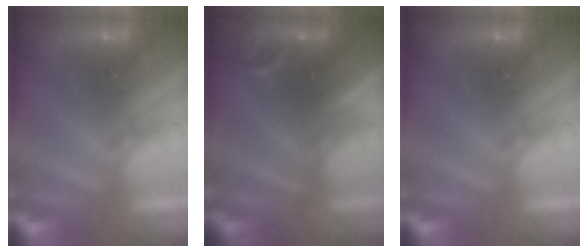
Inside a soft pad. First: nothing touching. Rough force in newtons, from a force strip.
{"total": 2.9}
{"total": 0.0}